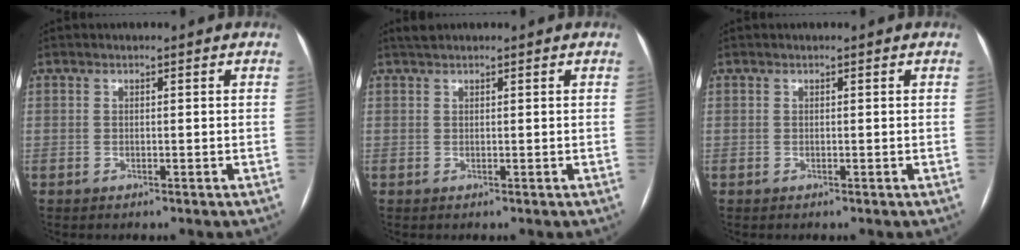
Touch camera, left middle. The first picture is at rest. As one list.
[{"total": 1.3, "force": [1.2, 0.3, 0.5], "torque": [-0.014, 0.014, 0.024]}, {"total": 0.0}]